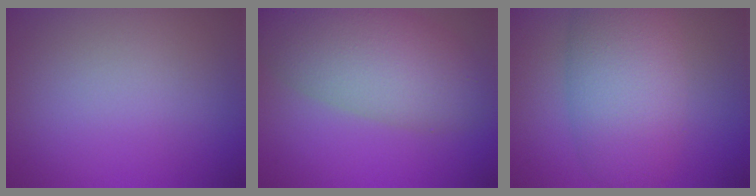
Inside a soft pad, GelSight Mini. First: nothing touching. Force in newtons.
{"total": 8.3, "press": 8.3, "slide": 0.3}
{"total": 8.0, "press": 8.0, "slide": 0.1}